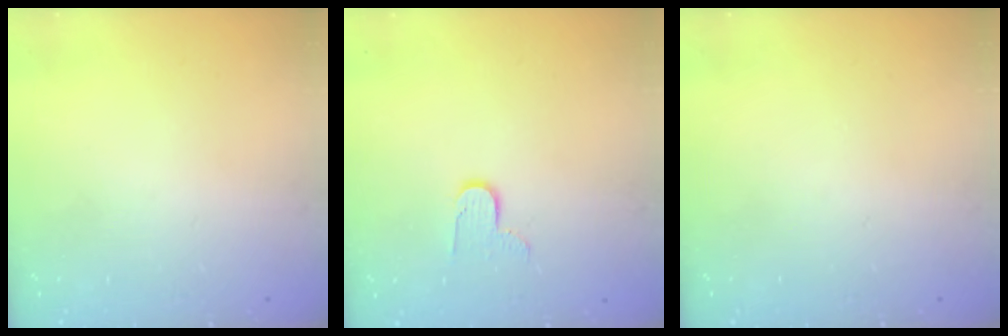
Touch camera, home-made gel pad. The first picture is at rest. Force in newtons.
{"total": 7.2, "press": 7.2, "slide": 0.6}
{"total": 0.0}